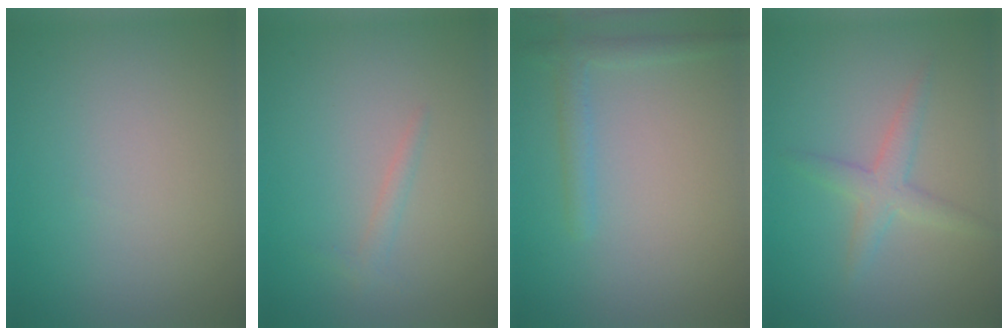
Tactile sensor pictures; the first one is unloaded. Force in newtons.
{"total": 1.0, "press": 1.0, "slide": 0.1}
{"total": 1.9, "press": 1.8, "slide": 0.2}
{"total": 2.4, "press": 2.4, "slide": 0.0}